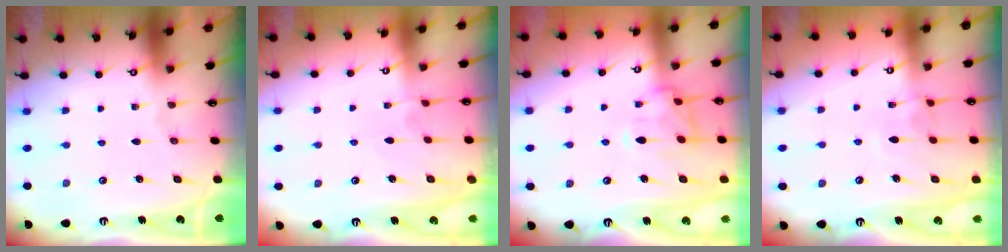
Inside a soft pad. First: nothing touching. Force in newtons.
{"total": 4.4, "press": 4.4, "slide": 0.1}
{"total": 3.6, "press": 3.3, "slide": 1.4}
{"total": 2.5, "press": 2.5, "slide": 0.5}